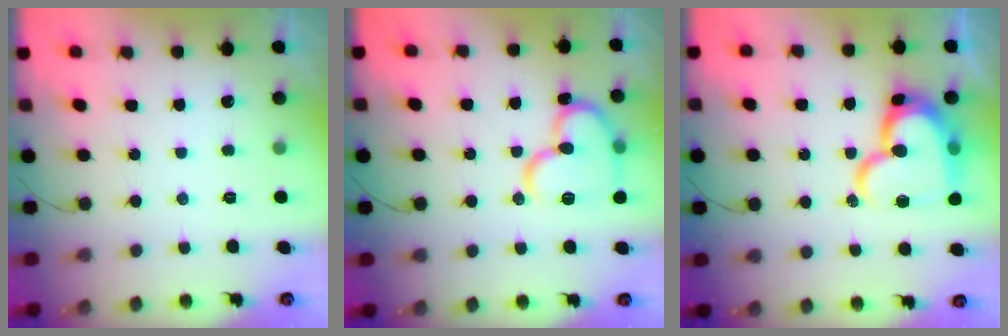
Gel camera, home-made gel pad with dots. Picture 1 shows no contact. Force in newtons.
{"total": 16.0, "press": 15.9, "slide": 2.2}
{"total": 20.1, "press": 20.1, "slide": 1.5}